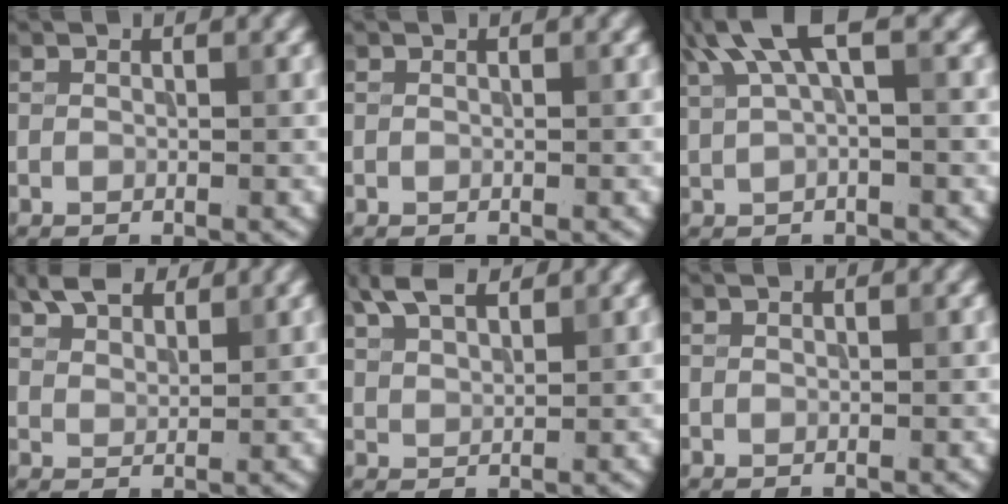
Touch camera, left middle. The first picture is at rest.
{"total": 0.0}
{"total": 5.2, "force": [2.7, 1.5, 4.2], "torque": [-0.083, 0.015, 0.049]}
{"total": 4.0, "force": [3.1, 1.8, 1.8], "torque": [-0.041, 0.012, 0.061]}
{"total": 4.6, "force": [3.3, 1.7, 2.7], "torque": [-0.060, 0.014, 0.064]}
{"total": 0.0}